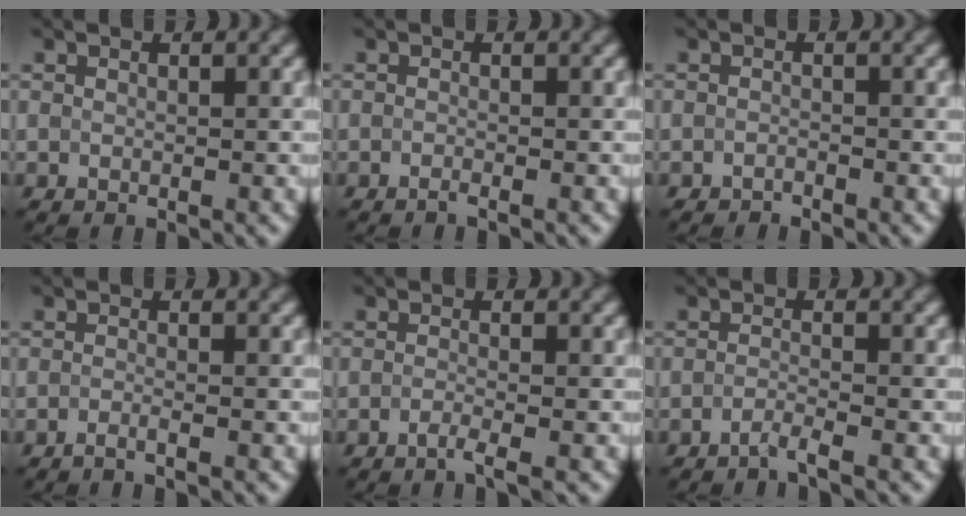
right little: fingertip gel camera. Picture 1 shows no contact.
{"total": 1.2, "force": [-1.2, -0.1, 0.0], "torque": [0.003, -0.006, -0.022]}
{"total": 1.7, "force": [-1.5, -0.3, -0.8], "torque": [0.010, -0.002, -0.023]}
{"total": 1.3, "force": [-1.3, -0.1, 0.1], "torque": [0.004, -0.006, -0.029]}
{"total": 1.7, "force": [-1.6, -0.1, 0.5], "torque": [-0.004, -0.003, -0.035]}
{"total": 1.7, "force": [-1.7, -0.3, 0.0], "torque": [0.001, -0.001, -0.038]}